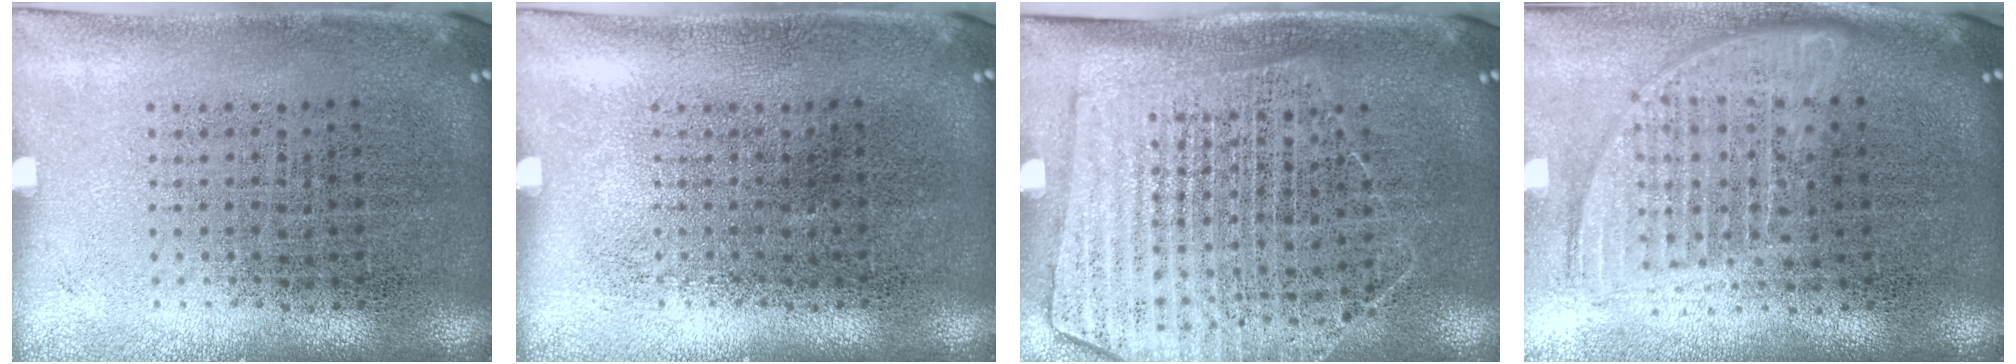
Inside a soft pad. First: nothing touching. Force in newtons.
{"total": 0.0}
{"total": 1.6, "press": 1.4, "slide": 0.7}
{"total": 1.7, "press": 1.4, "slide": 0.9}